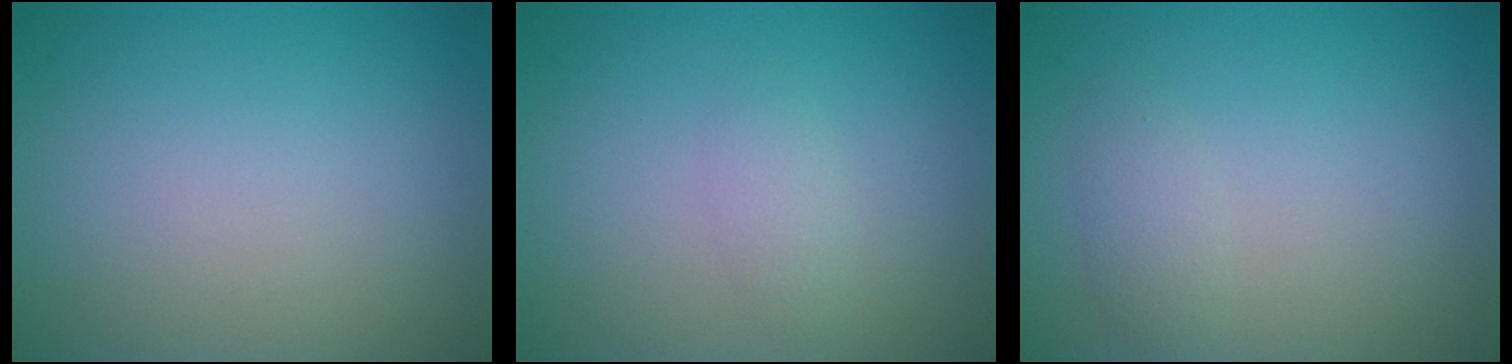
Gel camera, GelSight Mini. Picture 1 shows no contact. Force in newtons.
{"total": 1.3, "press": 1.3, "slide": 0.0}
{"total": 1.3, "press": 1.3, "slide": 0.1}